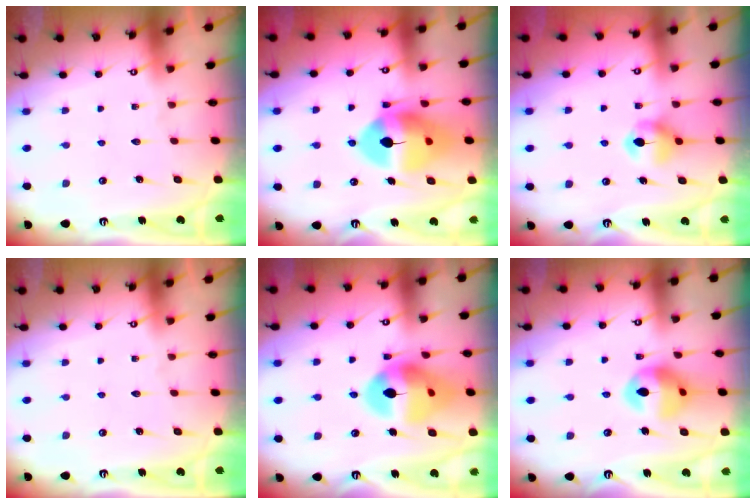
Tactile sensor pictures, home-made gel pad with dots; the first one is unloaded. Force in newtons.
{"total": 15.3, "press": 15.1, "slide": 1.9}
{"total": 6.5, "press": 6.5, "slide": 0.7}
{"total": 0.0}
{"total": 16.7, "press": 16.6, "slide": 2.1}
{"total": 14.1, "press": 14.0, "slide": 1.6}